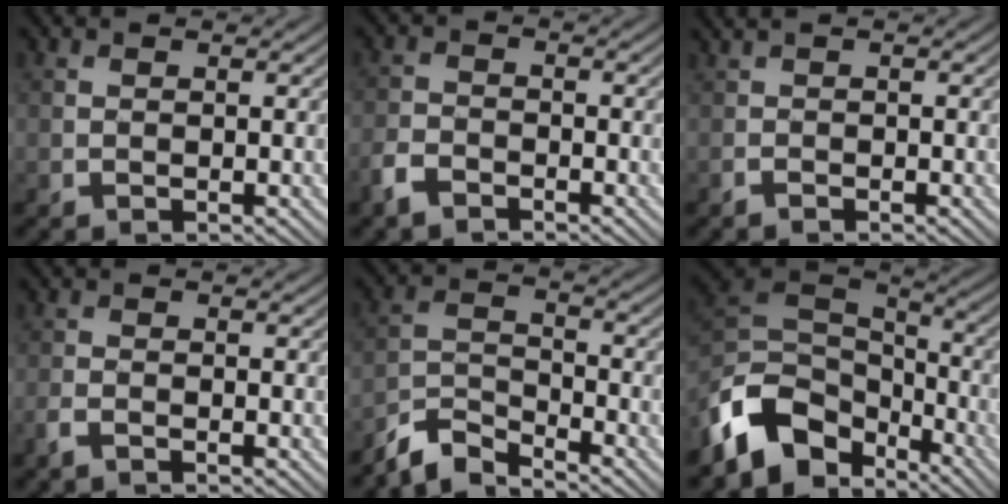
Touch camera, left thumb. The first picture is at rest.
{"total": 3.3, "force": [-2.6, 1.5, 1.4], "torque": [-0.033, -0.005, -0.063]}
{"total": 0.9, "force": [-0.3, 0.3, 0.8], "torque": [-0.020, 0.002, -0.008]}
{"total": 1.8, "force": [-1.4, 0.4, 1.0], "torque": [-0.028, -0.004, -0.034]}
{"total": 5.8, "force": [-5.3, 1.2, 1.9], "torque": [-0.044, -0.006, -0.117]}
{"total": 12.2, "force": [-7.1, 7.6, 6.3], "torque": [-0.156, -0.008, -0.139]}